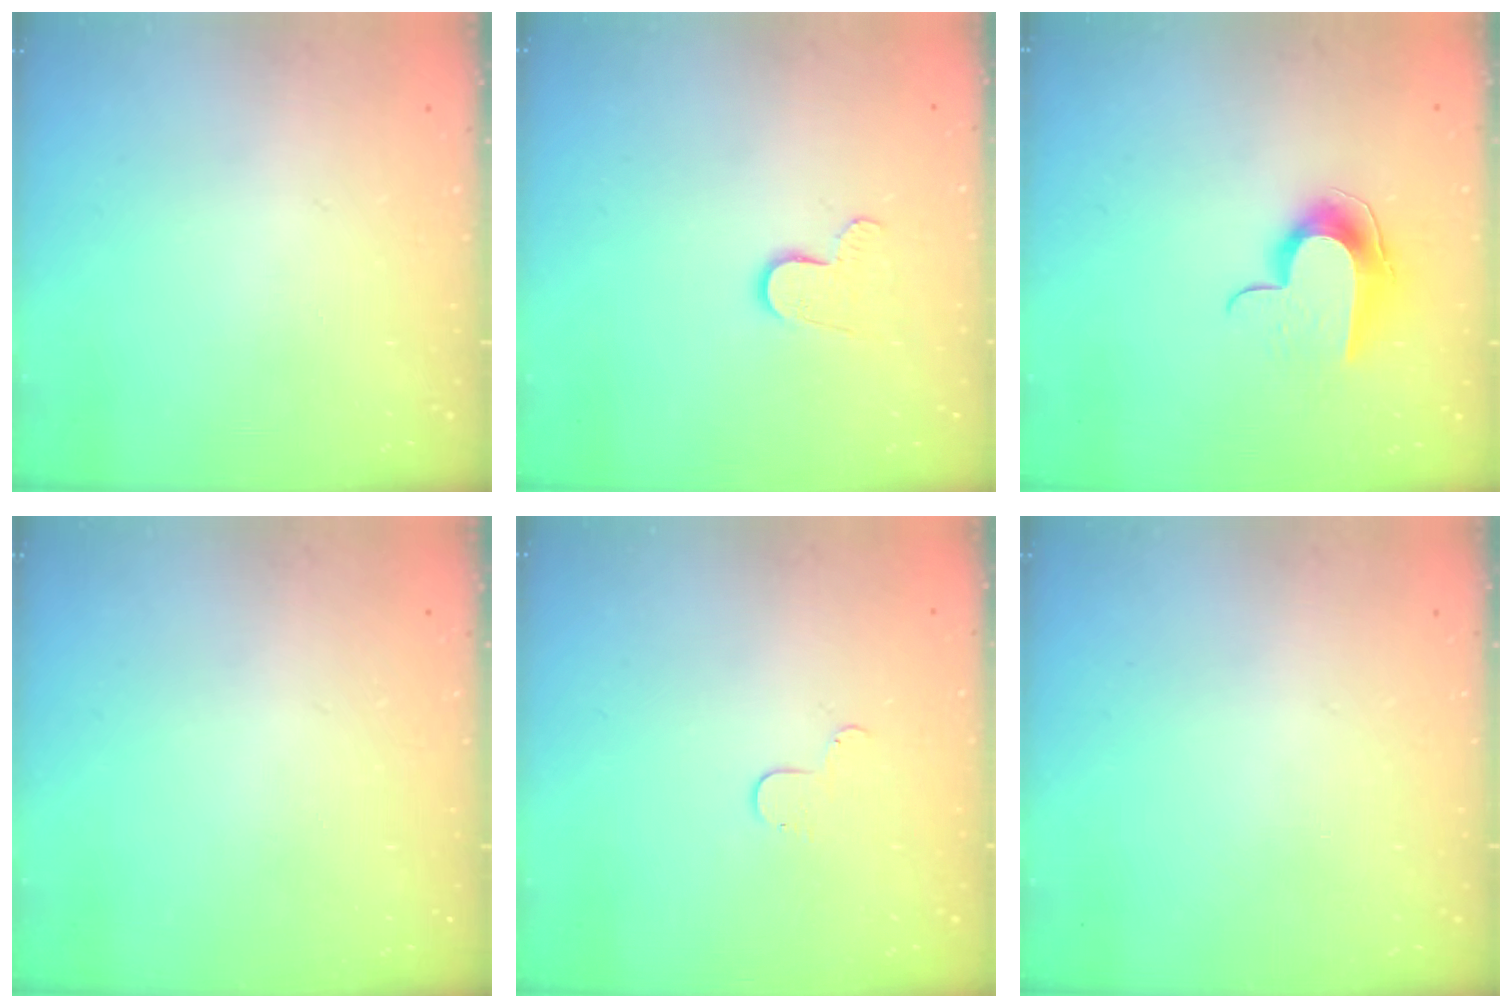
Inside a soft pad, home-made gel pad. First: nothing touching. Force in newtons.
{"total": 5.9, "press": 5.9, "slide": 0.4}
{"total": 9.9, "press": 9.9, "slide": 0.1}
{"total": 0.0}
{"total": 4.2, "press": 4.2, "slide": 0.4}
{"total": 0.0}